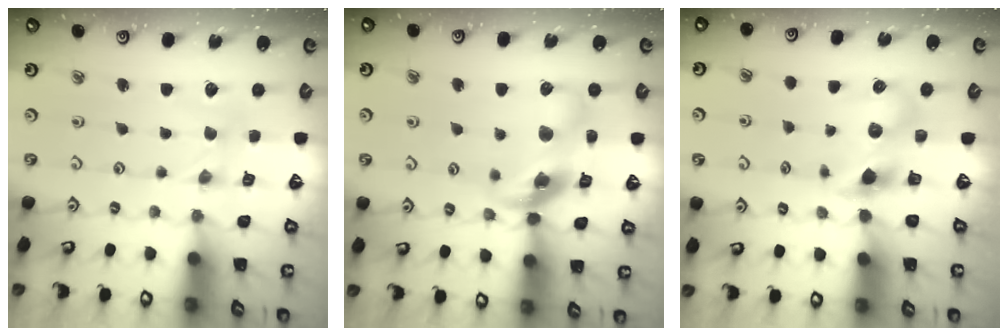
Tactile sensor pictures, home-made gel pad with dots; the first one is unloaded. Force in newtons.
{"total": 16.6, "press": 16.4, "slide": 2.2}
{"total": 5.7, "press": 5.7, "slide": 0.1}